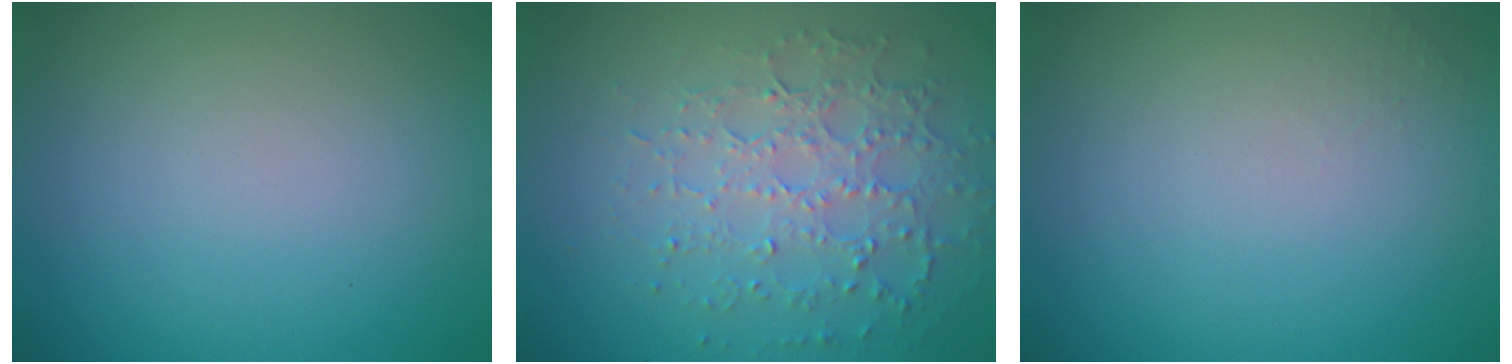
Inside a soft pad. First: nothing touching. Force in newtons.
{"total": 4.8, "press": 3.5, "slide": 3.4}
{"total": 0.7, "press": 0.7, "slide": 0.1}